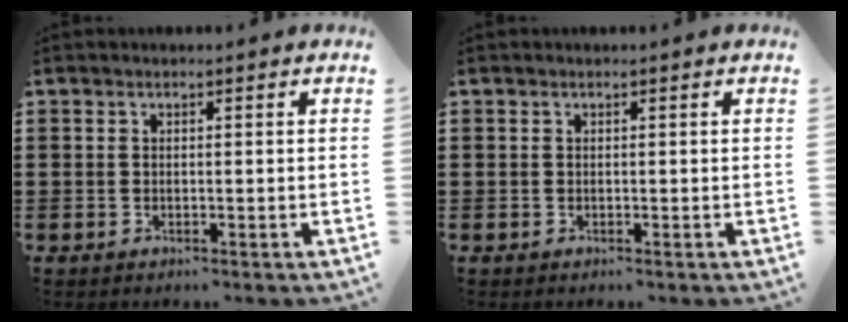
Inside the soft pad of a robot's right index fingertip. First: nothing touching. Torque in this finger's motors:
{"motor_torque": [-0.60, 0.99, 0.00, -0.01]}